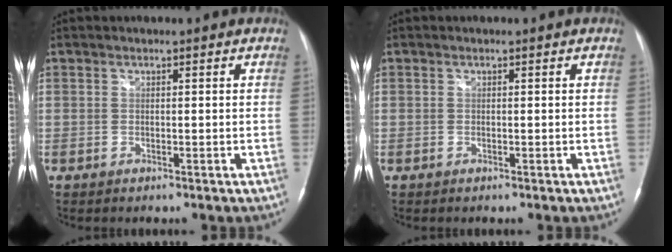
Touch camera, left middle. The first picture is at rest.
{"total": 0.0}